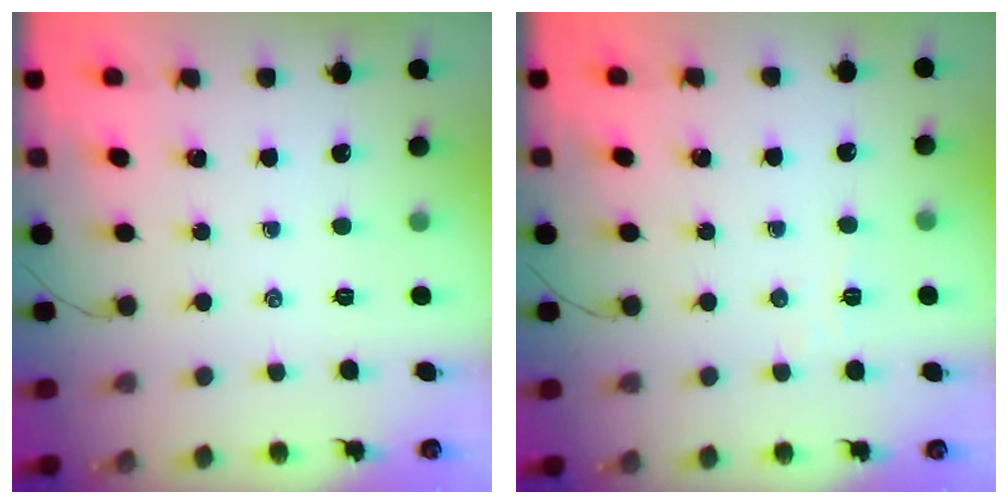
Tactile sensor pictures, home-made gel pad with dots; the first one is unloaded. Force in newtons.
{"total": 3.2, "press": 3.1, "slide": 1.0}